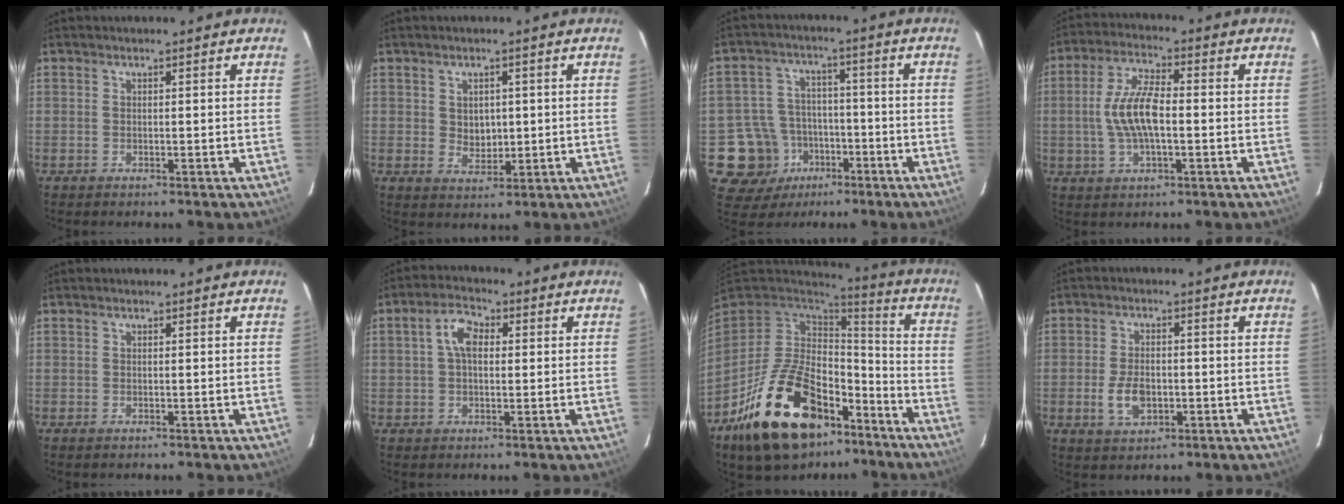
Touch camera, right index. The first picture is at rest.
{"total": 3.8, "force": [0.6, 3.2, 2.0], "torque": [-0.030, 0.000, 0.015]}
{"total": 10.9, "force": [-4.8, 9.7, 1.8], "torque": [-0.065, 0.030, -0.062]}
{"total": 9.3, "force": [-0.9, 3.5, 8.5], "torque": [-0.172, 0.009, -0.016]}
{"total": 0.0}
{"total": 5.6, "force": [1.0, 3.6, 4.2], "torque": [-0.078, 0.020, 0.018]}
{"total": 25.1, "force": [-14.0, 13.8, 15.6], "torque": [-0.305, 0.001, -0.210]}
{"total": 6.0, "force": [-1.6, 3.7, 4.5], "torque": [-0.092, 0.000, -0.023]}